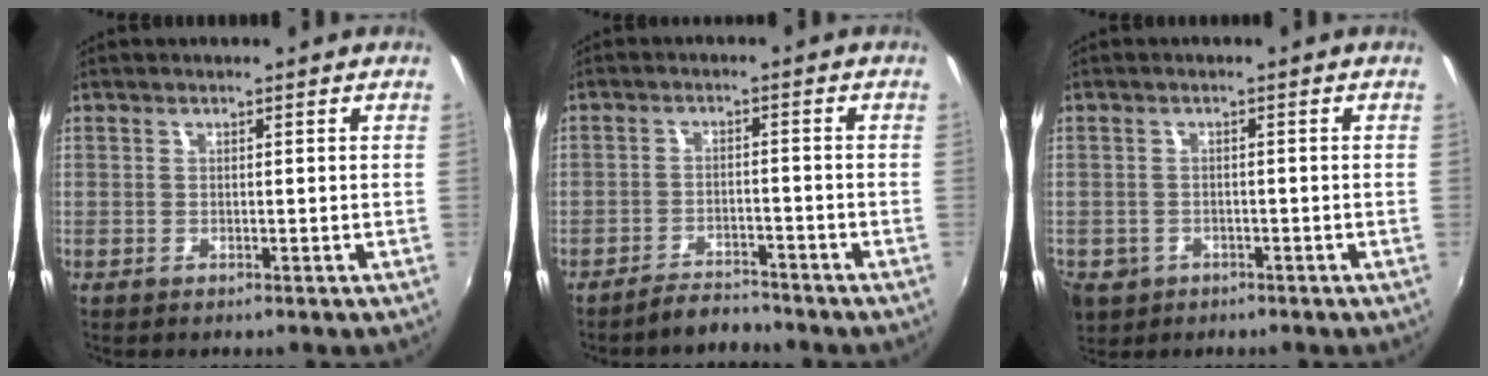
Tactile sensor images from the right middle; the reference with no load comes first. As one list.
[{"total": 4.2, "force": [-4.1, 0.7, 0.7], "torque": [-0.029, 0.004, -0.066]}, {"total": 7.0, "force": [-2.9, 5.8, 2.9], "torque": [-0.080, -0.012, -0.042]}]